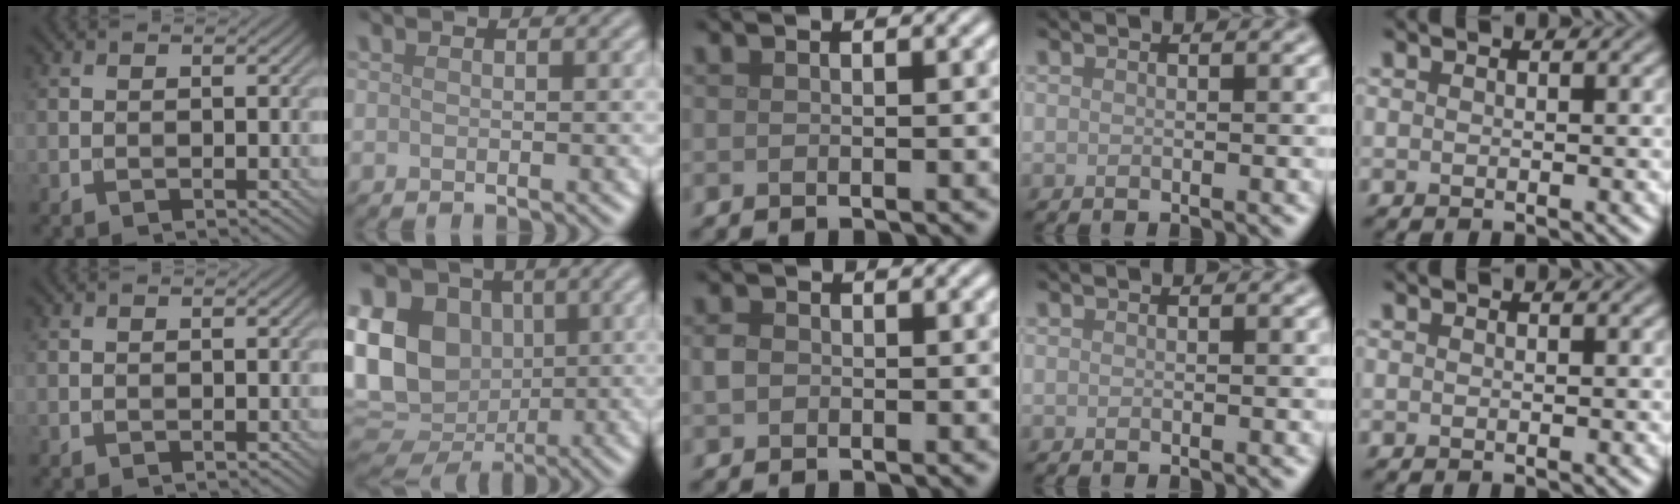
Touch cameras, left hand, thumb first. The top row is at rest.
{"index": {"total": 14.6, "force": [1.6, 11.7, 8.5], "torque": [-0.182, 0.005, 0.014]}, "middle": {"total": 1.2, "force": [-0.1, 1.0, 0.6], "torque": [-0.013, 0.000, -0.007]}}